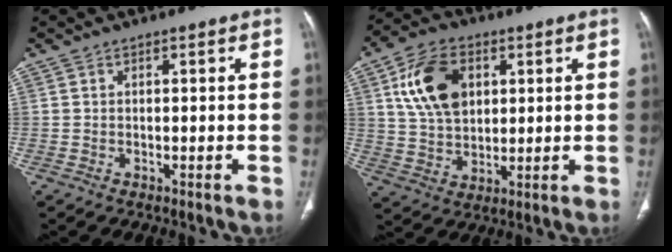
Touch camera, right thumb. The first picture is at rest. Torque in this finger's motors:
{"motor_torque": [0.57, 0.75, 0.37, -0.23, 0.13]}